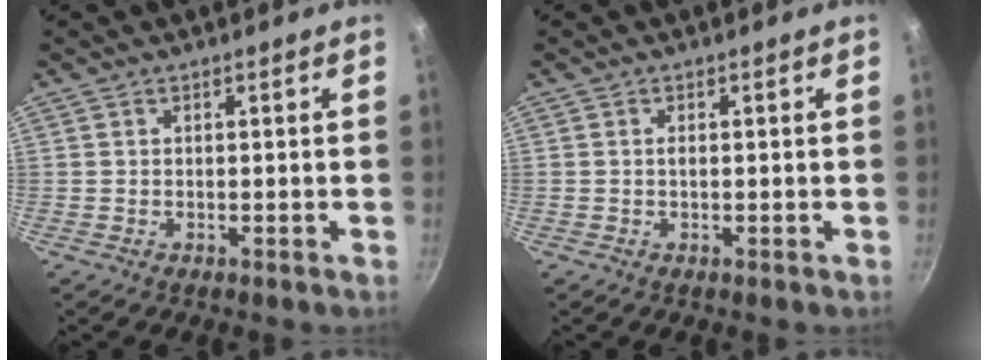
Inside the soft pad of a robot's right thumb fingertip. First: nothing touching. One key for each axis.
{"total": 0.6, "fx": 0.0, "fy": 0.3, "fz": 0.5, "tx": -0.009, "ty": 0.002, "tz": -0.001}